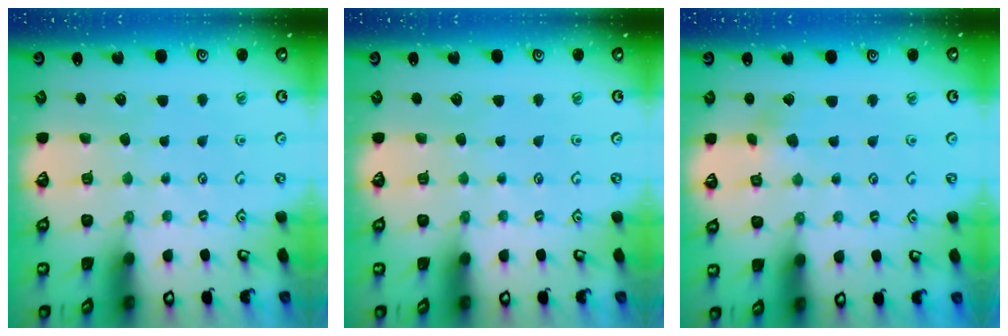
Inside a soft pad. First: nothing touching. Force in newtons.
{"total": 0.0}
{"total": 2.7, "press": 2.7, "slide": 0.3}